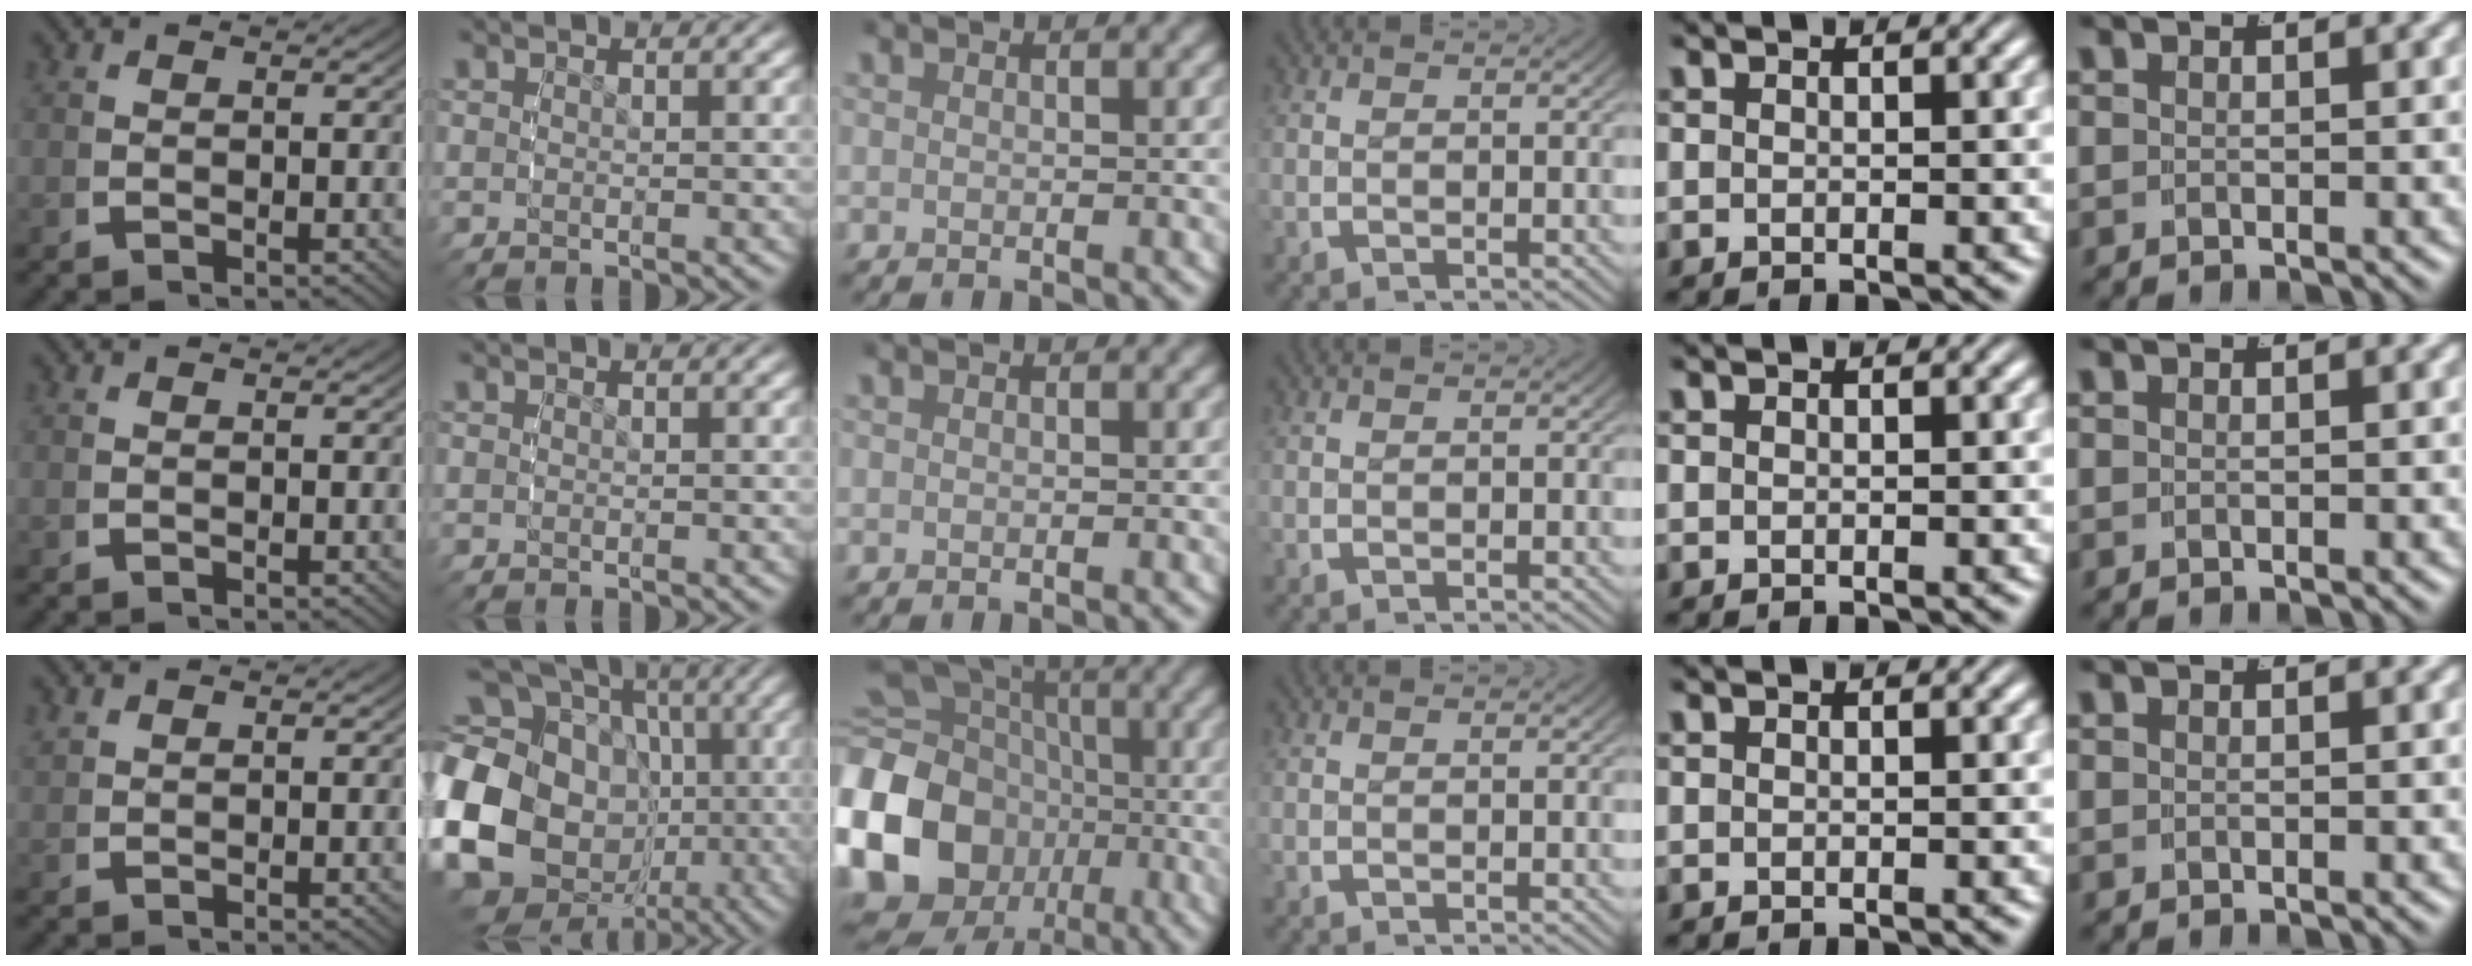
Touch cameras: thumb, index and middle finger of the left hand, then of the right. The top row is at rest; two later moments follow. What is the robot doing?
{"motion": "grasp_and_lifting", "object": "small bumper sticker"}